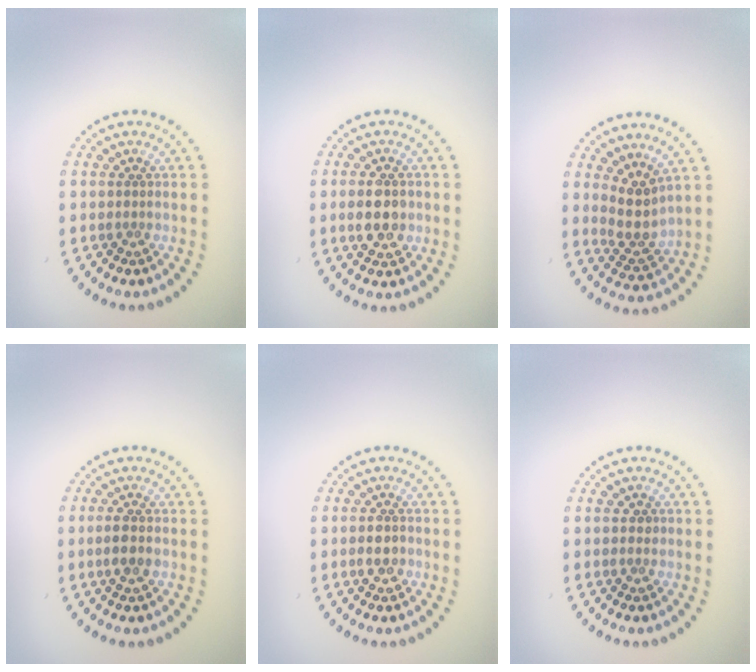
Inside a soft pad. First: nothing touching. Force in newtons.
{"total": 3.5, "press": 3.5, "slide": 0.2}
{"total": 2.9, "press": 2.1, "slide": 2.0}
{"total": 1.8, "press": 1.8, "slide": 0.4}
{"total": 1.5, "press": 1.5, "slide": 0.2}
{"total": 0.7, "press": 0.7, "slide": 0.1}